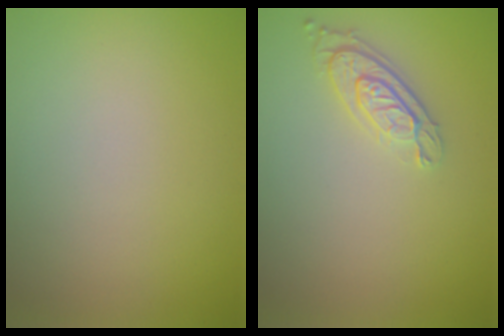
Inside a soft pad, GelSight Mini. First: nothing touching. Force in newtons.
{"total": 3.0, "press": 2.3, "slide": 1.9}